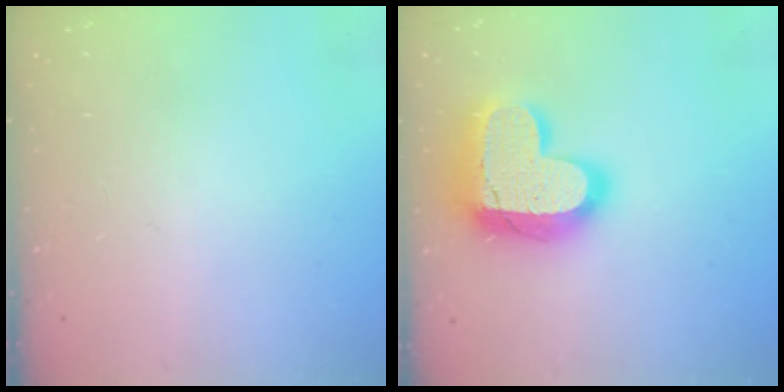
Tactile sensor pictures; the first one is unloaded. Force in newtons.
{"total": 21.1, "press": 21.0, "slide": 1.5}